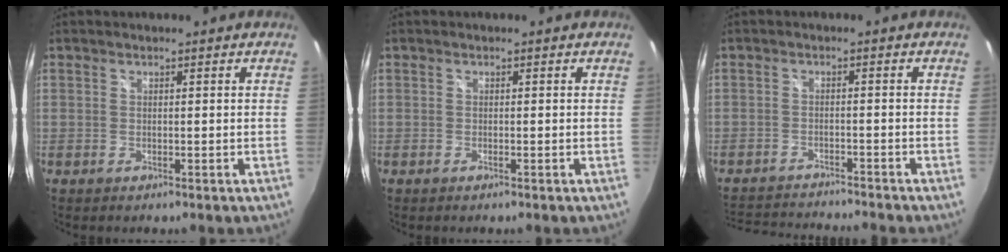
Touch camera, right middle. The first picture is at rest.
{"total": 0.6, "force": [-0.4, 0.0, 0.4], "torque": [-0.004, 0.000, -0.009]}
{"total": 9.1, "force": [-8.8, 0.3, 2.5], "torque": [-0.069, -0.003, -0.143]}